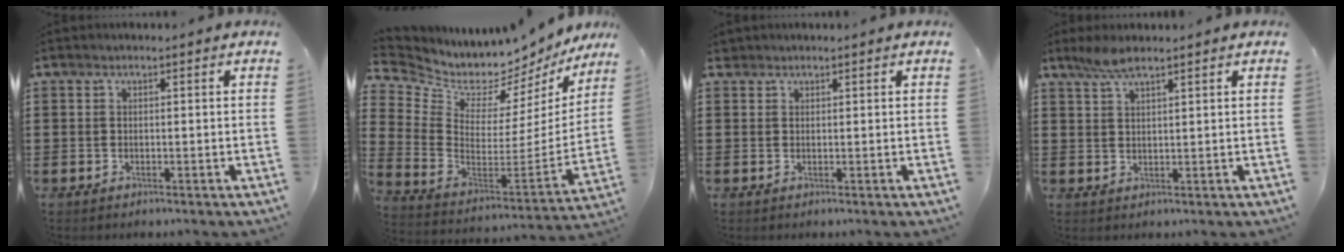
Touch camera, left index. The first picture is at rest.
{"total": 5.3, "force": [4.9, 1.9, 0.2], "torque": [-0.046, -0.061, 0.081]}
{"total": 0.9, "force": [0.8, 0.4, 0.2], "torque": [-0.007, 0.001, 0.017]}
{"total": 3.3, "force": [2.6, 0.6, 2.0], "torque": [-0.046, 0.002, 0.048]}